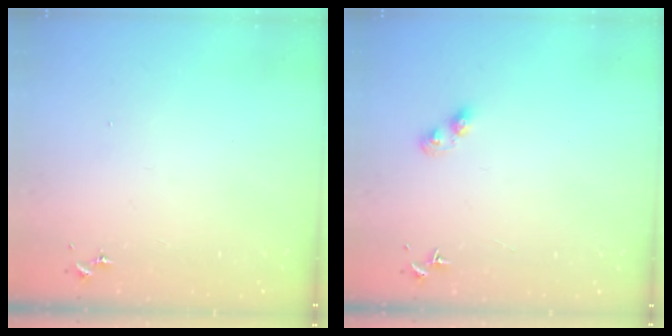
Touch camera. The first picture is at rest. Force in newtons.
{"total": 3.3, "press": 3.3, "slide": 0.4}